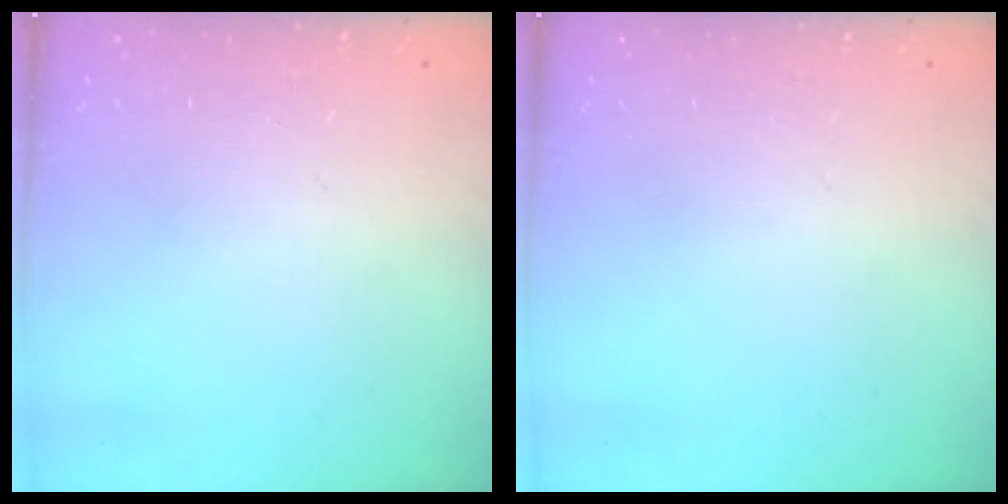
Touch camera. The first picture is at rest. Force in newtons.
{"total": 0.0}